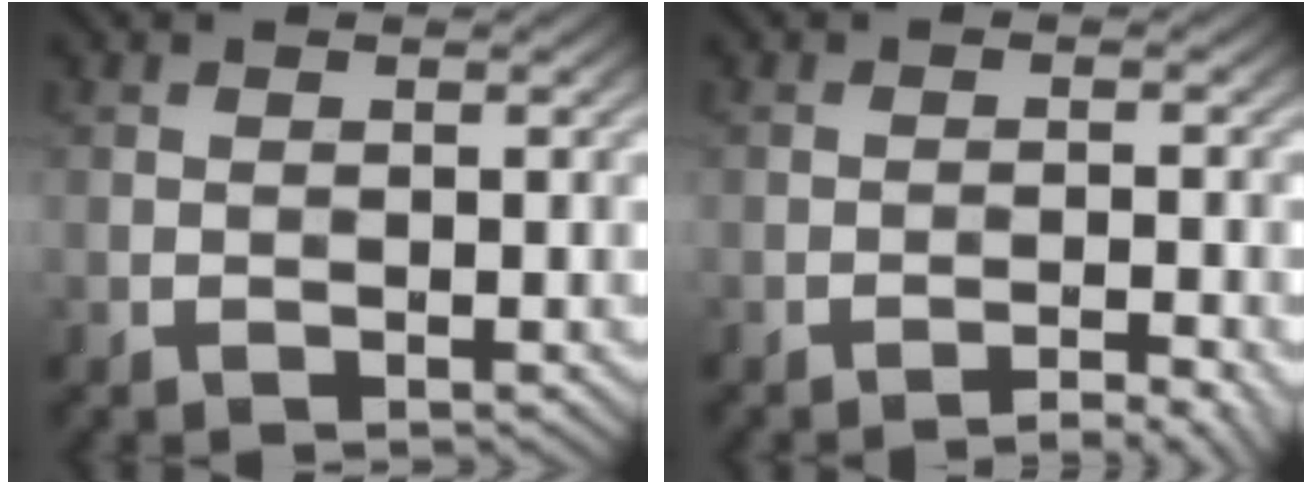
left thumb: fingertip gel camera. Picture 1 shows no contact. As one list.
[{"total": 3.5, "force": [-2.6, 0.4, 2.3], "torque": [-0.037, 0.011, -0.044]}]